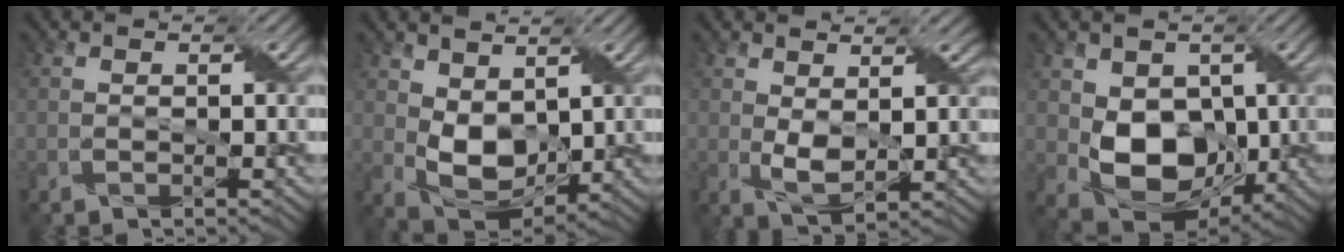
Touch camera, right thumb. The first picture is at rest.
{"total": 6.8, "force": [1.9, 4.5, 4.7], "torque": [-0.109, -0.012, 0.038]}
{"total": 4.5, "force": [1.3, 2.4, 3.5], "torque": [-0.081, -0.004, 0.028]}
{"total": 8.9, "force": [0.2, 6.8, 5.7], "torque": [-0.115, -0.018, 0.006]}